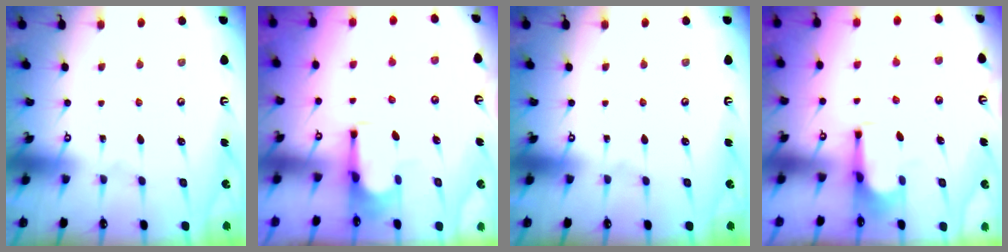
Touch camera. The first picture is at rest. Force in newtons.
{"total": 1.8, "press": 1.6, "slide": 0.8}
{"total": 0.0}
{"total": 2.8, "press": 2.5, "slide": 1.1}